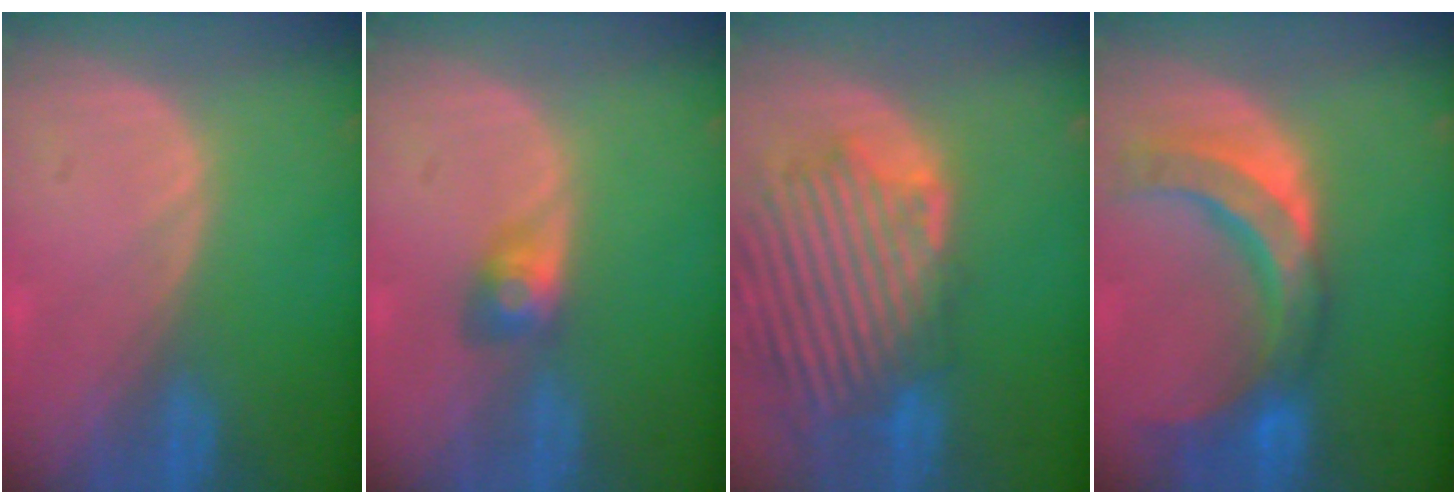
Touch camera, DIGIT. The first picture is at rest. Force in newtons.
{"total": 3.1, "press": 2.7, "slide": 1.5}
{"total": 13.7, "press": 11.8, "slide": 7.0}
{"total": 10.6, "press": 9.3, "slide": 5.1}